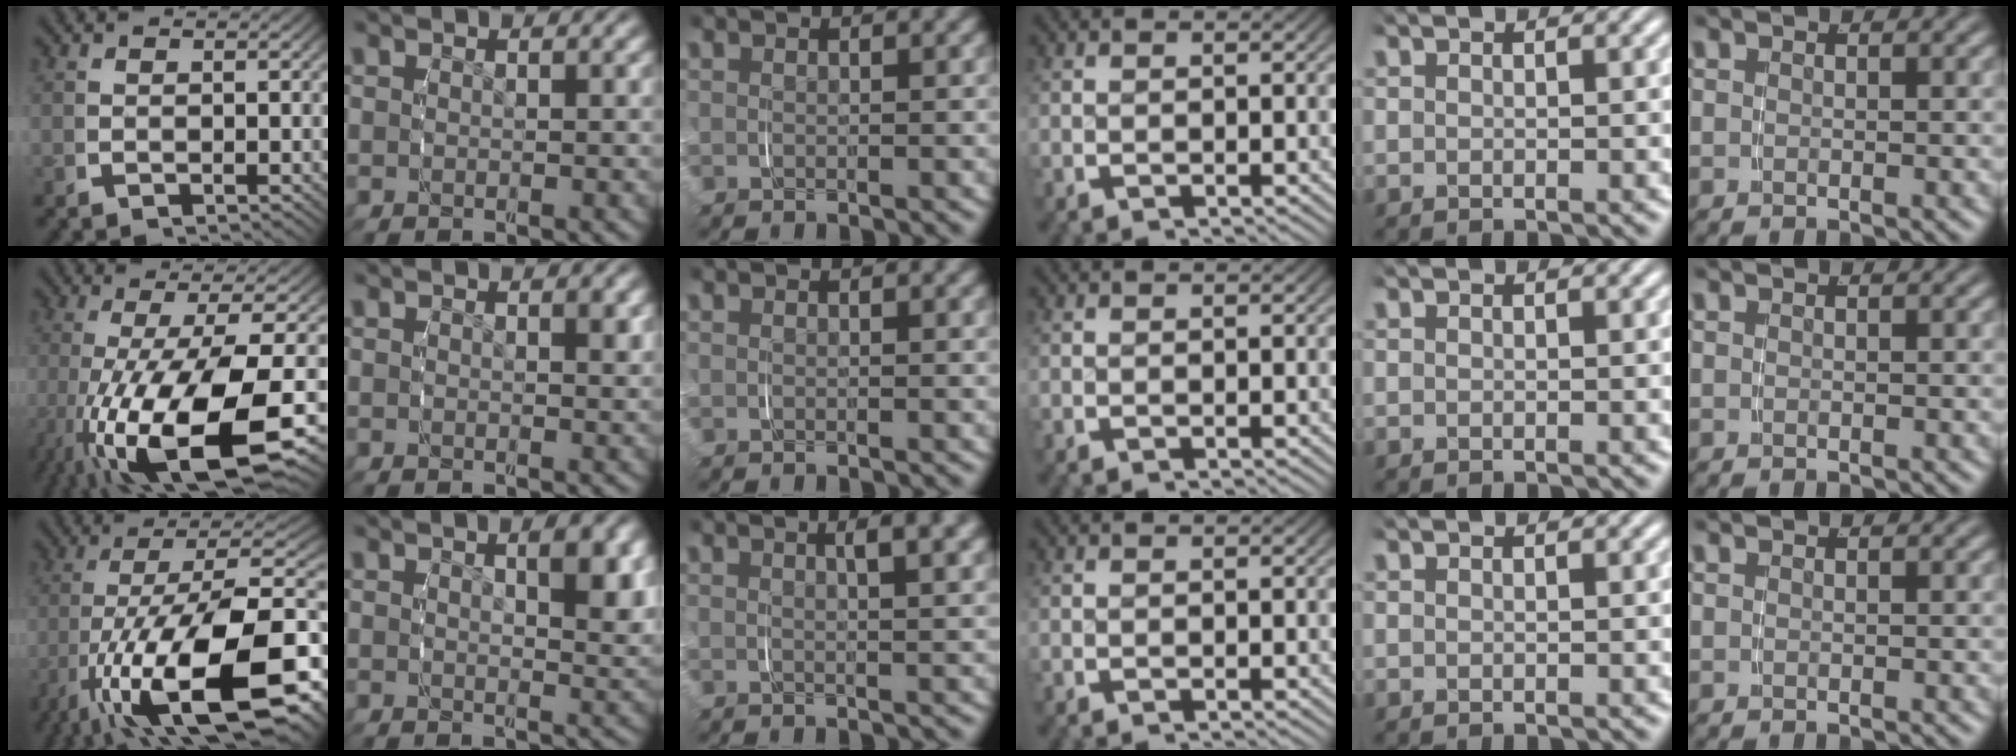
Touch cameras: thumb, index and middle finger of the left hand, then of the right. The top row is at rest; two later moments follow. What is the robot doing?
{"motion": "grasp_and_lifting", "object": "glasses case"}